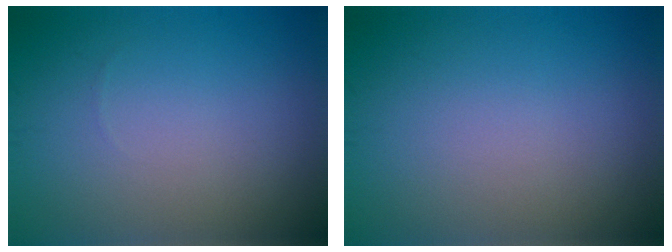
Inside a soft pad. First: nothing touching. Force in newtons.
{"total": 0.0}